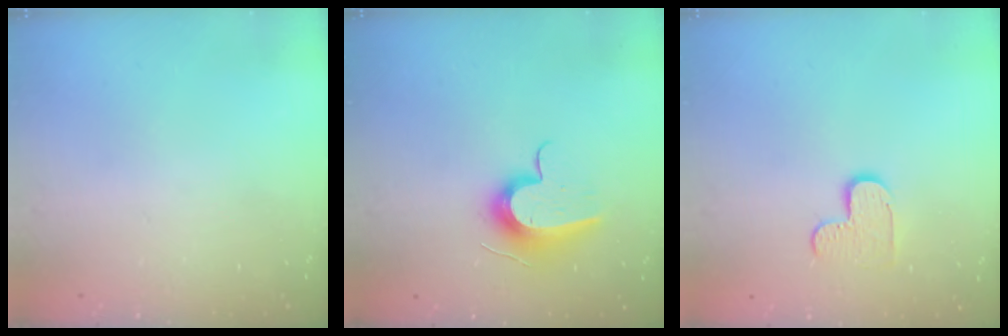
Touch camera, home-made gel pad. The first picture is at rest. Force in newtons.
{"total": 12.4, "press": 12.4, "slide": 0.4}
{"total": 6.8, "press": 6.8, "slide": 0.2}